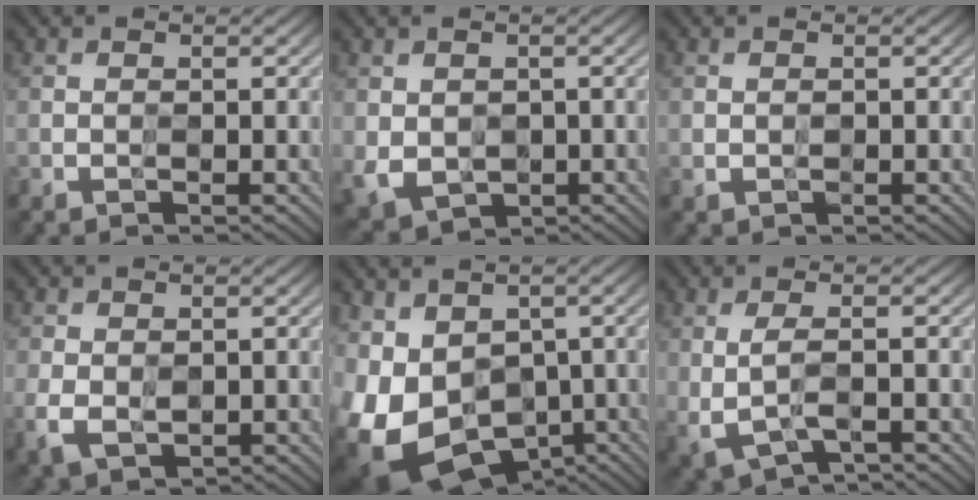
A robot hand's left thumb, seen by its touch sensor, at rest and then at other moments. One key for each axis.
{"total": 4.6, "fx": -0.1, "fy": 3.7, "fz": 2.6, "tx": -0.082, "ty": -0.021, "tz": 0.004}
{"total": 0.7, "fx": -0.1, "fy": 0.5, "fz": 0.4, "tx": -0.005, "ty": -0.003, "tz": -0.002}
{"total": 4.1, "fx": -0.7, "fy": 2.9, "fz": 2.9, "tx": -0.072, "ty": -0.012, "tz": -0.013}
{"total": 16.5, "fx": -4.9, "fy": 12.1, "fz": 10.1, "tx": -0.248, "ty": -0.047, "tz": -0.038}
{"total": 4.4, "fx": -0.8, "fy": 1.8, "fz": 4.0, "tx": -0.096, "ty": -0.013, "tz": -0.008}